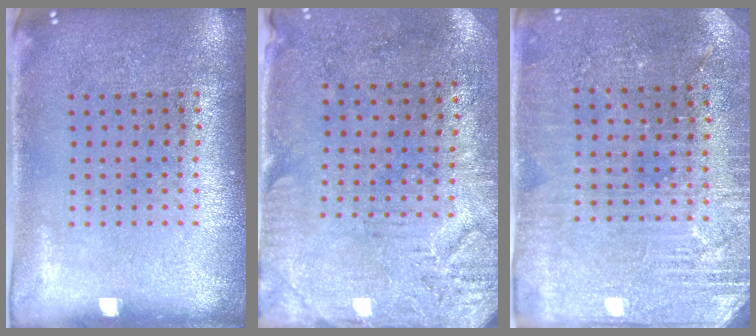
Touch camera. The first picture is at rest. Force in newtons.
{"total": 3.0, "press": 2.5, "slide": 1.8}
{"total": 2.8, "press": 2.8, "slide": 0.4}